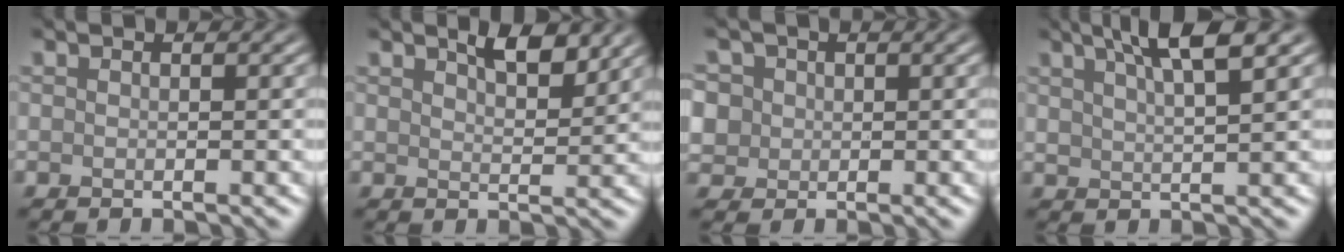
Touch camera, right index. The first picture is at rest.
{"total": 3.4, "force": [2.4, 1.1, 2.1], "torque": [-0.033, 0.001, 0.031]}
{"total": 5.1, "force": [1.5, 4.5, 2.0], "torque": [-0.050, 0.025, 0.012]}
{"total": 4.9, "force": [3.1, 1.1, 3.6], "torque": [-0.055, 0.015, 0.053]}